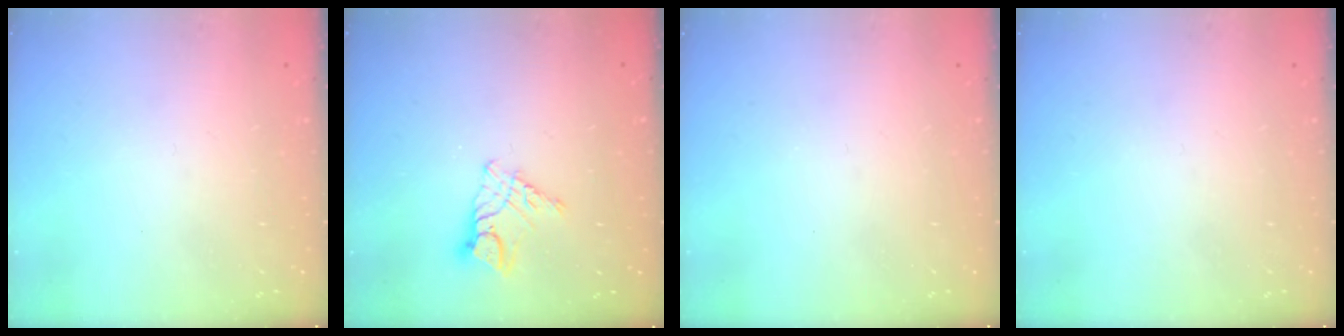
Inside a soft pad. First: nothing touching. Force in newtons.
{"total": 9.0, "press": 9.0, "slide": 0.8}
{"total": 0.0}
{"total": 0.0}